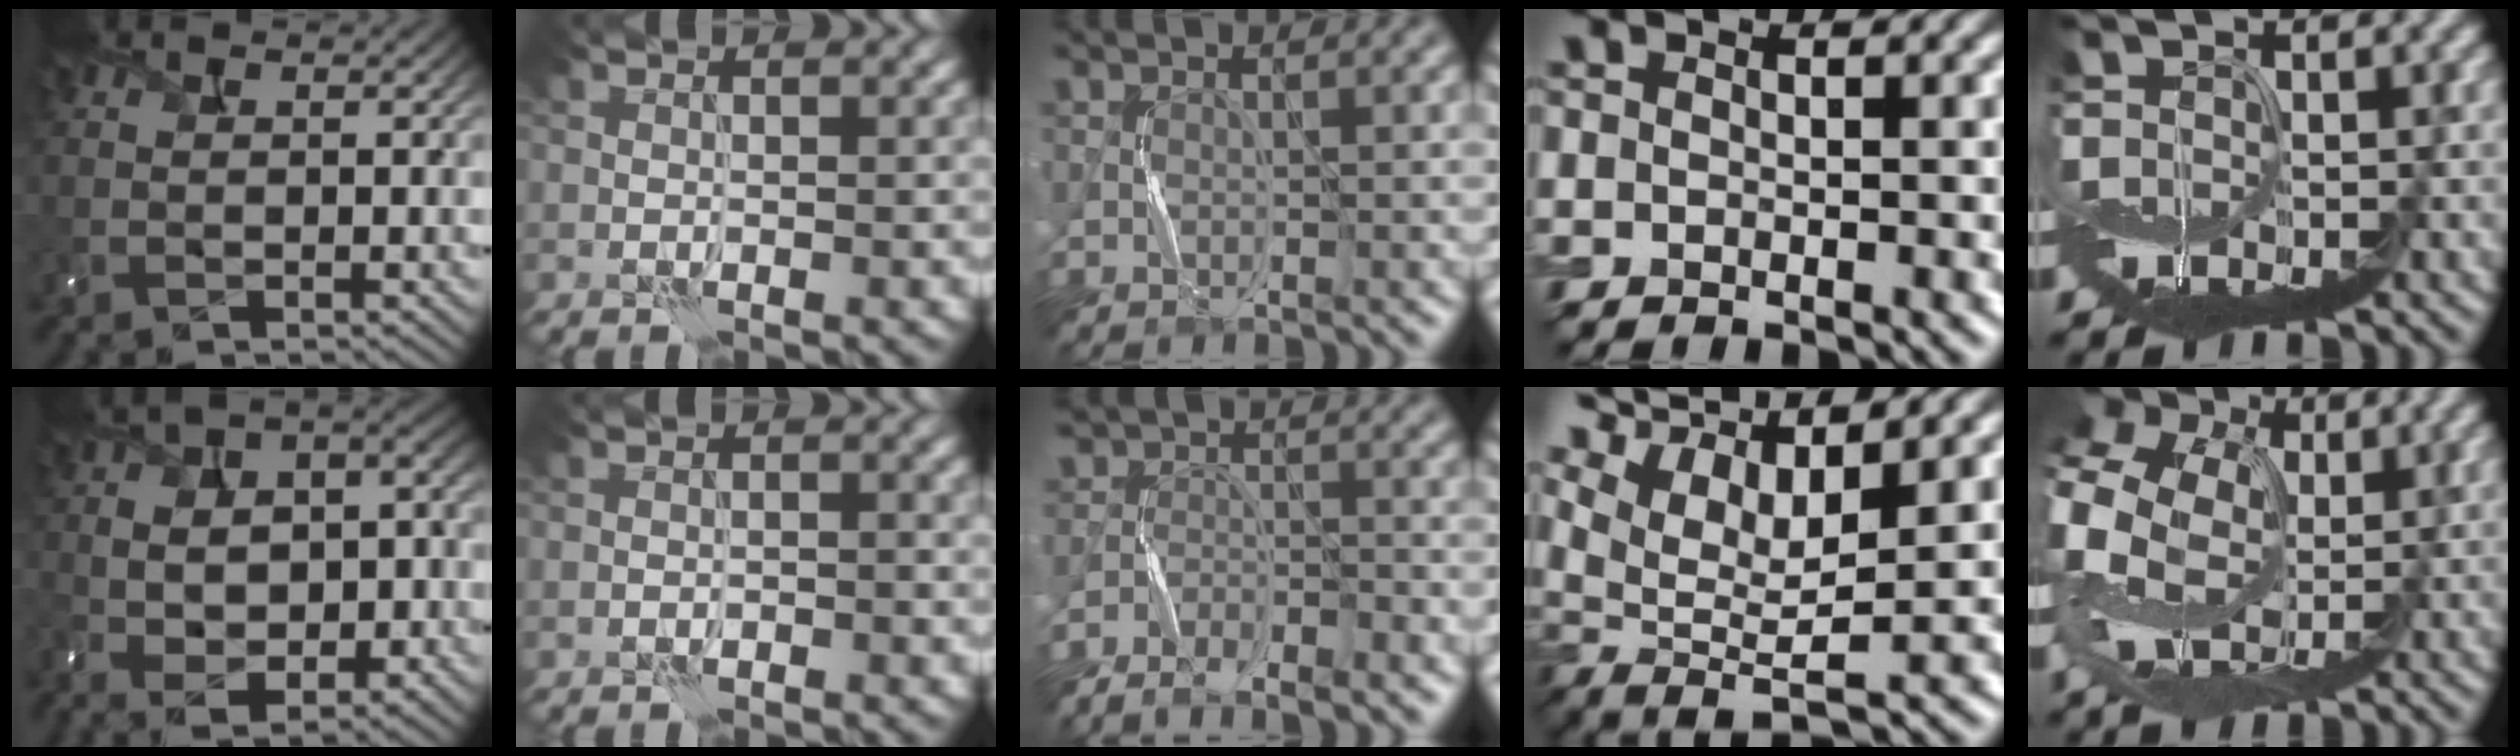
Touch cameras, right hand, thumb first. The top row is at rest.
{"thumb": {"total": 11.6, "force": [-2.3, 7.1, 8.9], "torque": [-0.150, -0.020, -0.015]}, "index": {"total": 0.9, "force": [-0.6, 0.3, 0.6], "torque": [-0.008, 0.005, -0.012]}, "middle": {"total": 5.0, "force": [-4.3, 1.7, 1.8], "torque": [-0.028, -0.004, -0.078]}, "ring": {"total": 10.7, "force": [6.2, 3.8, 7.9], "torque": [-0.157, 0.014, 0.110]}, "little": {"total": 12.2, "force": [1.4, 9.0, 8.1], "torque": [-0.204, 0.000, 0.023]}}